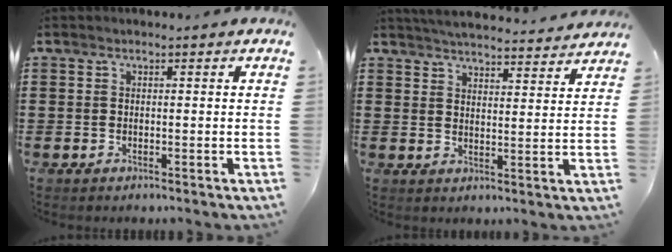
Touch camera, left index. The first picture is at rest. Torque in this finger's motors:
{"motor_torque": [-0.78, -1.35, -0.44, -0.21]}